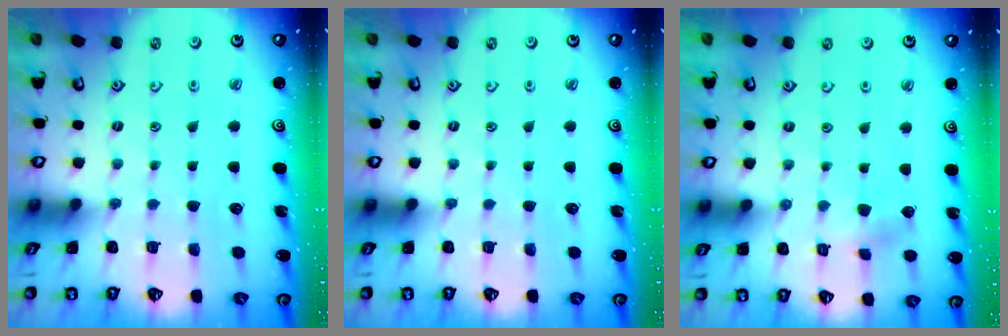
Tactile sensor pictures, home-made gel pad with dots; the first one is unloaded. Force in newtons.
{"total": 0.0}
{"total": 3.3, "press": 3.3, "slide": 0.4}